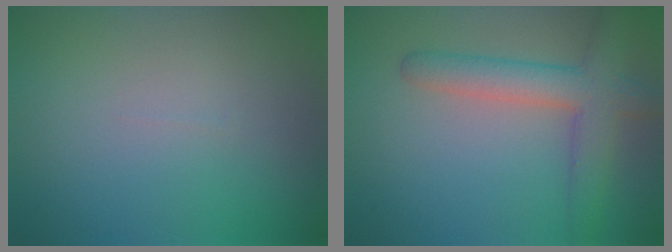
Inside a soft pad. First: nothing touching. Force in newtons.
{"total": 4.9, "press": 4.9, "slide": 0.3}